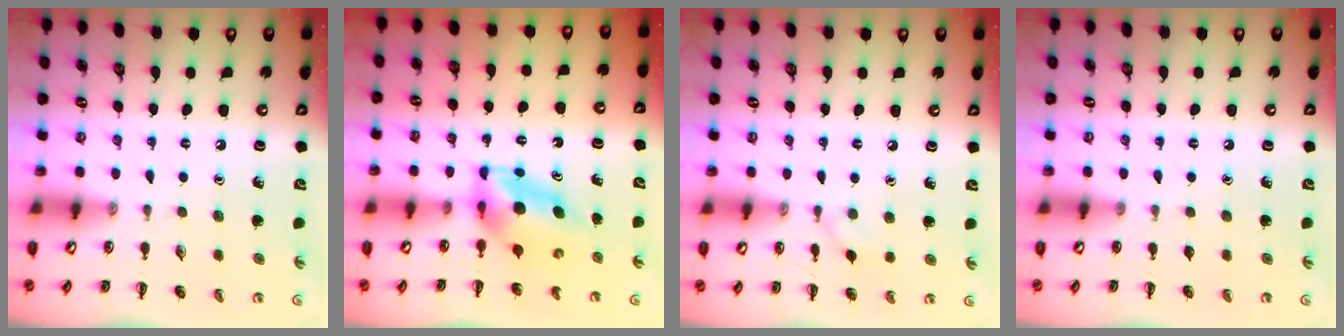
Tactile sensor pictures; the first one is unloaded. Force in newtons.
{"total": 5.4, "press": 5.4, "slide": 0.7}
{"total": 5.1, "press": 4.8, "slide": 1.8}
{"total": 0.6, "press": 0.6, "slide": 0.1}